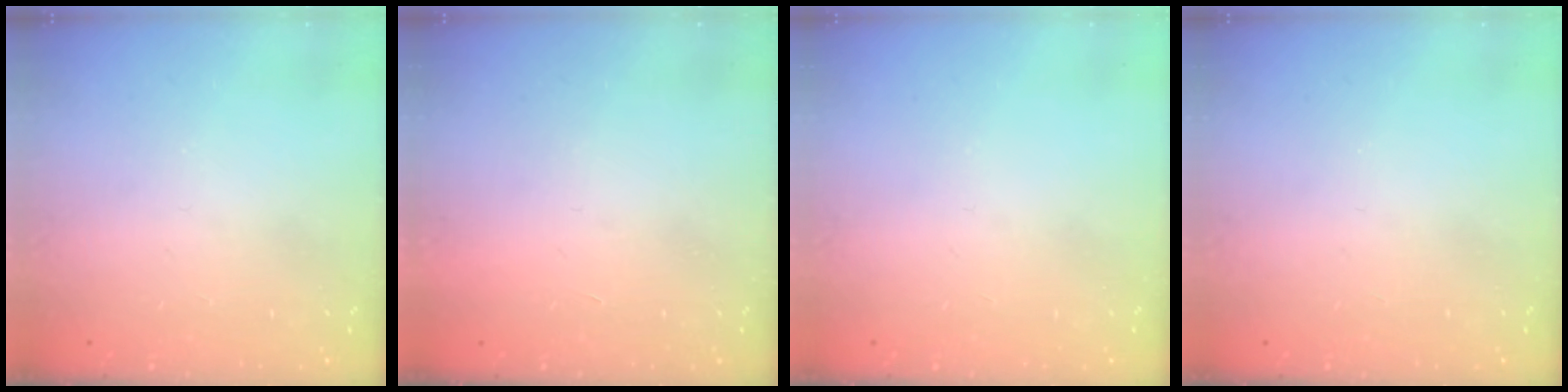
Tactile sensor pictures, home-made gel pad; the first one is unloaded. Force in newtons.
{"total": 1.5, "press": 1.5, "slide": 0.1}
{"total": 0.0}
{"total": 0.0}